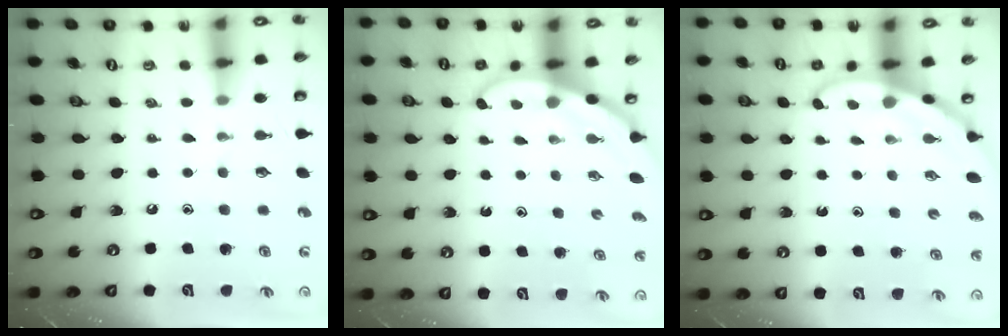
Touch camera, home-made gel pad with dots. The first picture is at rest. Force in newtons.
{"total": 3.2, "press": 3.2, "slide": 0.1}
{"total": 3.4, "press": 3.4, "slide": 0.1}